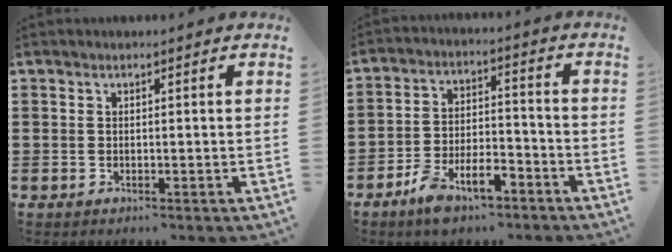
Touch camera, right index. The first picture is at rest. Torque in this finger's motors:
{"motor_torque": [1.10, -1.04, 0.22, 0.08]}